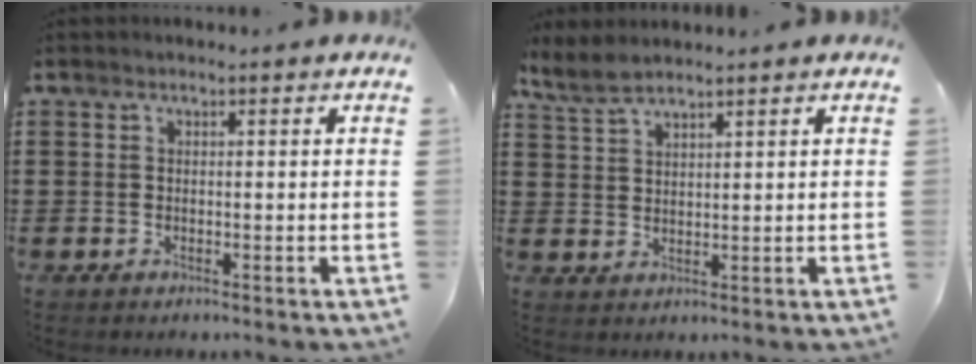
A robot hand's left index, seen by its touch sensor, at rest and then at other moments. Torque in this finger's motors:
{"motor_torque": [0.17, -0.18, 0.03, 0.03]}